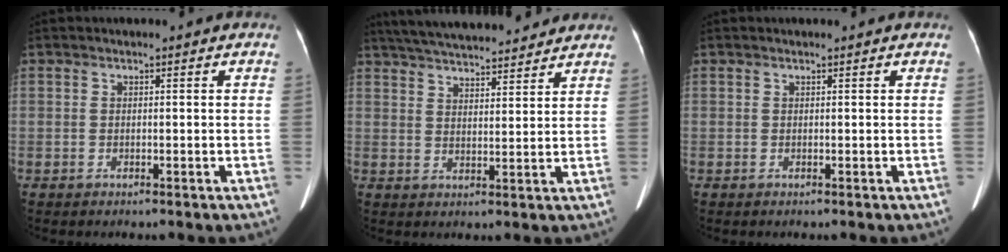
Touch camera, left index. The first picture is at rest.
{"total": 16.8, "force": [15.2, 3.1, 6.5], "torque": [-0.113, 0.039, 0.227]}
{"total": 0.0}